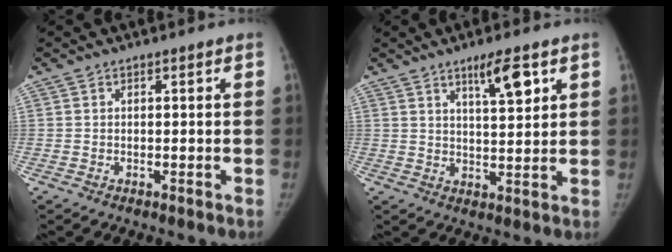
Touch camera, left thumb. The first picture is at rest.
{"total": 6.7, "force": [3.7, 1.5, 5.4], "torque": [-0.079, -0.023, 0.061]}